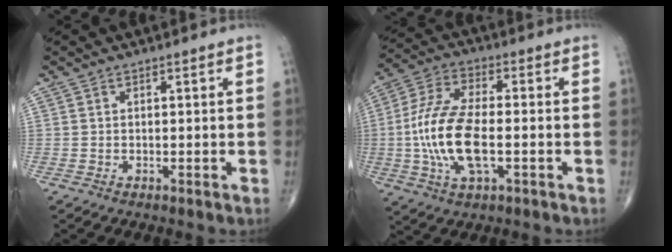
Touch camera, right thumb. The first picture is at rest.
{"total": 14.7, "force": [-2.2, 6.3, 13.0], "torque": [-0.275, 0.014, -0.044]}